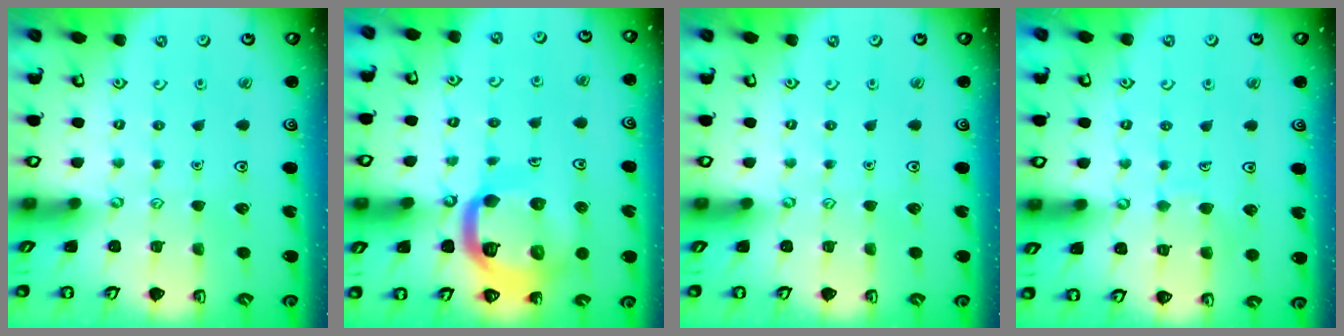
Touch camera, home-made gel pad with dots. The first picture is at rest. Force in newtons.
{"total": 17.4, "press": 17.3, "slide": 1.9}
{"total": 0.0}
{"total": 5.8, "press": 5.7, "slide": 0.6}